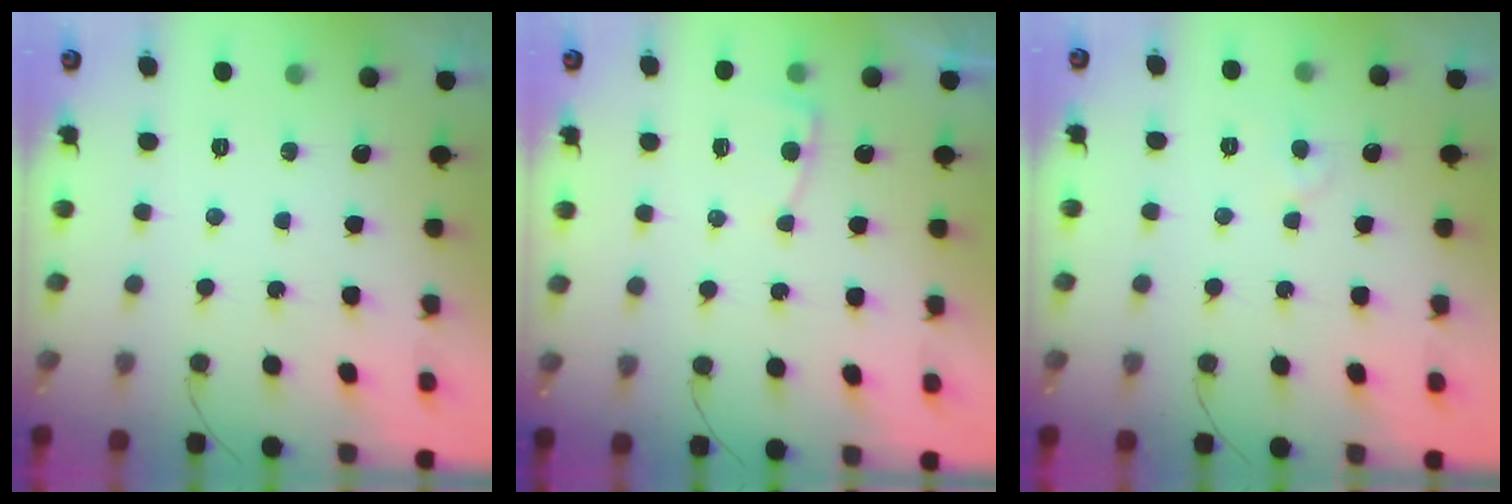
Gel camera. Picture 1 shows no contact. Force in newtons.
{"total": 3.8, "press": 3.8, "slide": 0.5}
{"total": 3.5, "press": 3.4, "slide": 0.4}